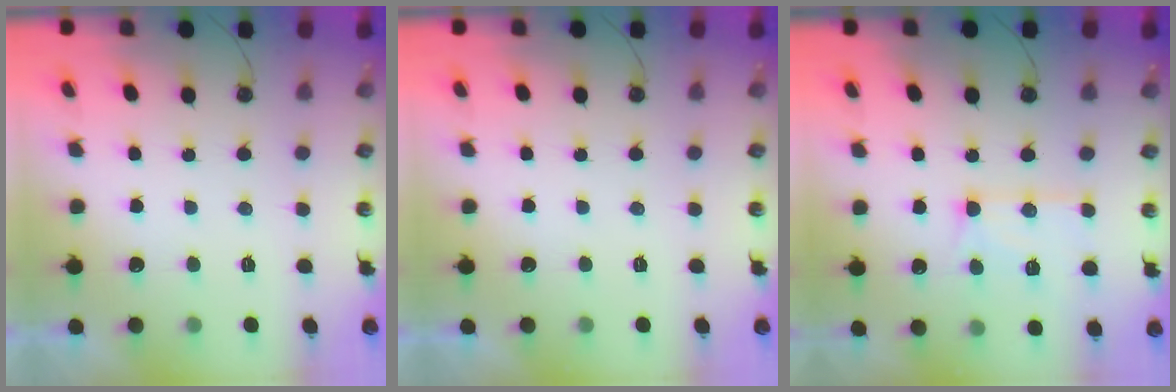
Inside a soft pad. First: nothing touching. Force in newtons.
{"total": 0.0}
{"total": 12.8, "press": 12.7, "slide": 1.2}